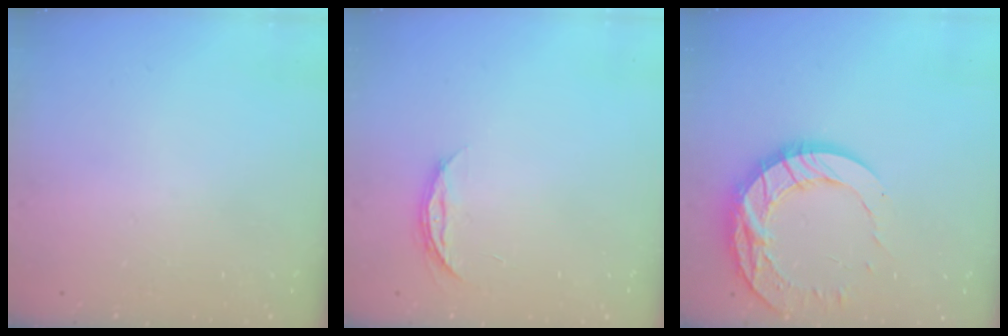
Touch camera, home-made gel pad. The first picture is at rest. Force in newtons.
{"total": 4.2, "press": 4.1, "slide": 0.5}
{"total": 17.2, "press": 17.1, "slide": 1.5}